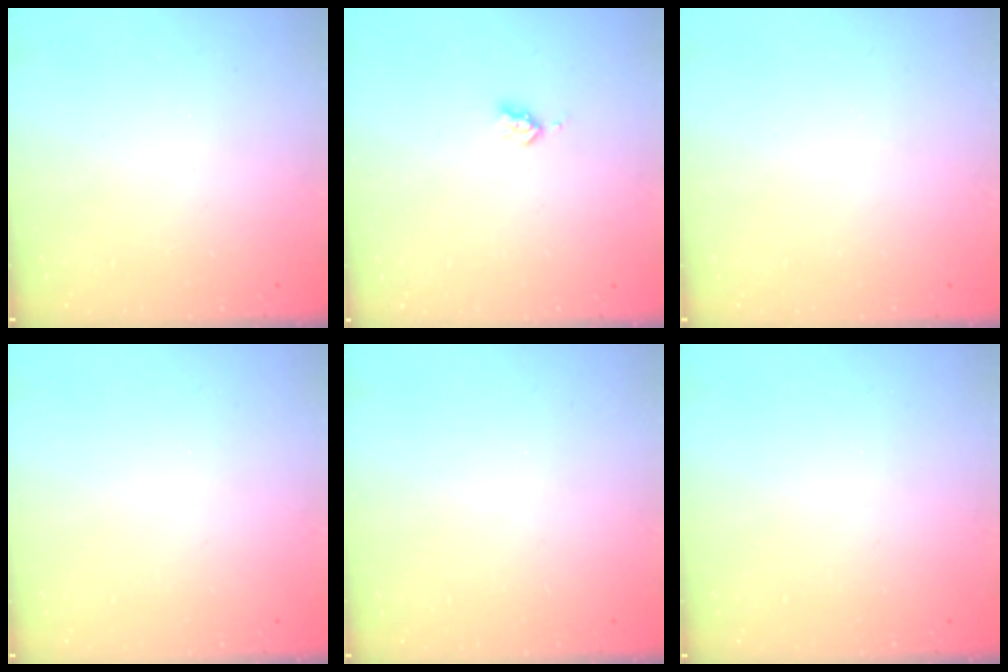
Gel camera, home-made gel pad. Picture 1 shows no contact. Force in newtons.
{"total": 2.7, "press": 2.6, "slide": 0.5}
{"total": 0.0}
{"total": 0.0}
{"total": 0.0}
{"total": 0.0}